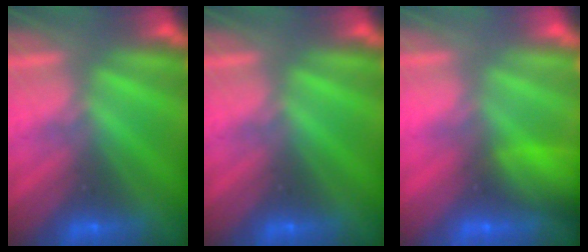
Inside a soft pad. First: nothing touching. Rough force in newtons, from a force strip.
{"total": 0.0}
{"total": 7.0}